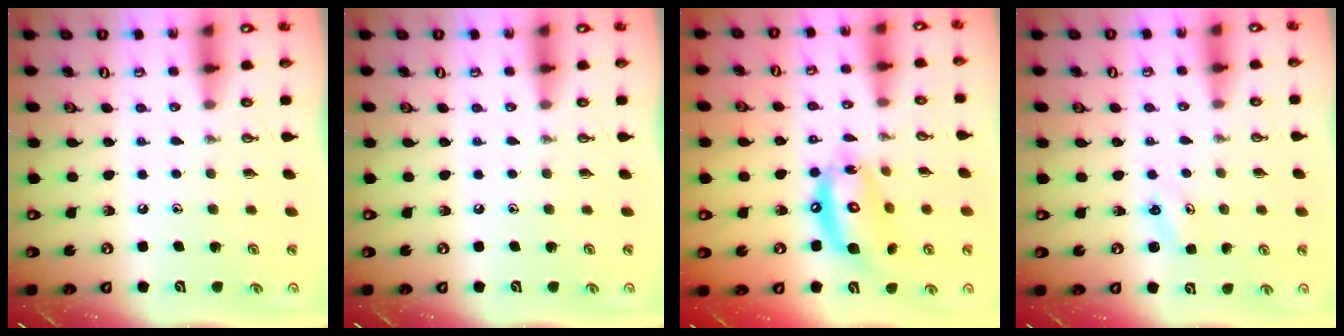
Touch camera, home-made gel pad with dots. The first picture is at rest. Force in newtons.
{"total": 0.0}
{"total": 13.5, "press": 13.4, "slide": 1.3}
{"total": 2.9, "press": 2.9, "slide": 0.3}